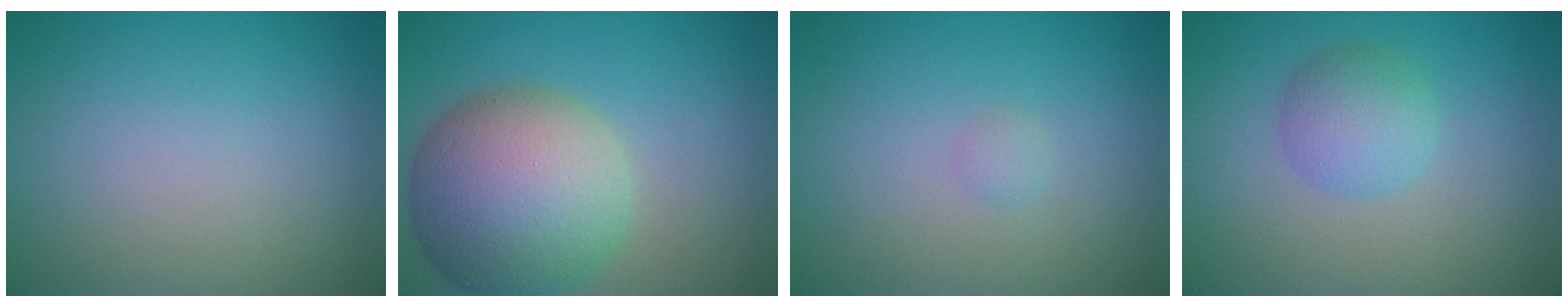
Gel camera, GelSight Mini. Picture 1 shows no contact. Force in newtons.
{"total": 11.4, "press": 11.4, "slide": 0.6}
{"total": 0.6, "press": 0.6, "slide": 0.0}
{"total": 3.1, "press": 3.1, "slide": 0.0}